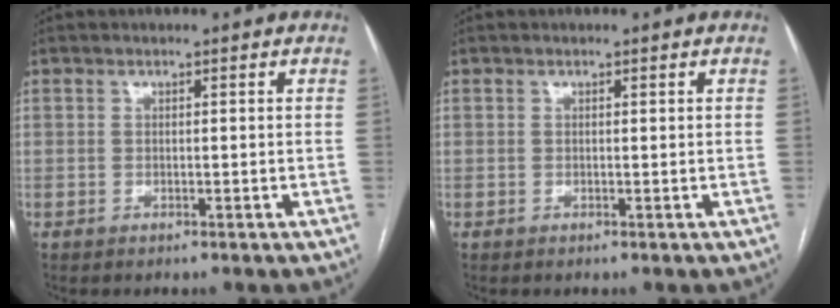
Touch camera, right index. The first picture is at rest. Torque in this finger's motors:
{"motor_torque": [-0.04, -0.07, 0.02, 0.01]}